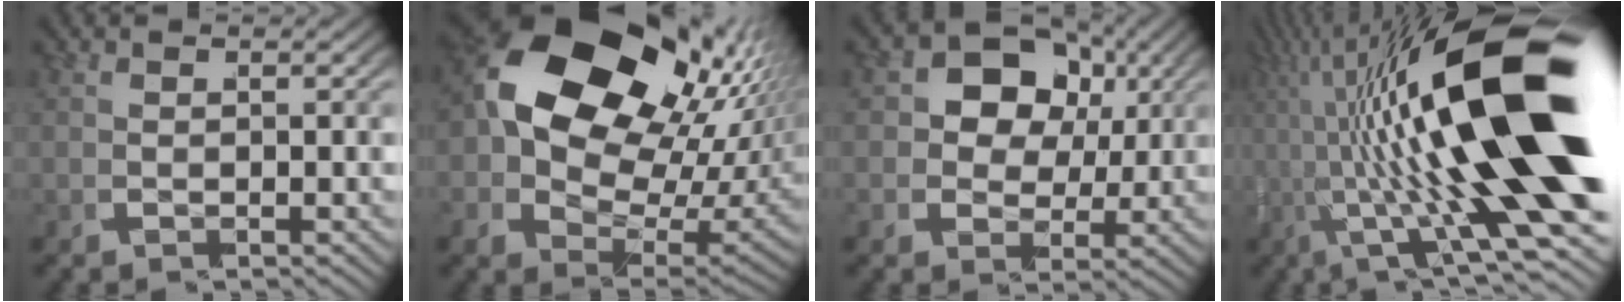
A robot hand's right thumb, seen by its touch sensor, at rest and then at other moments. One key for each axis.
{"total": 17.7, "fx": 2.9, "fy": 12.6, "fz": 12.2, "tx": -0.253, "ty": -0.023, "tz": 0.038}
{"total": 6.3, "fx": 0.8, "fy": 5.7, "fz": 2.6, "tx": -0.079, "ty": -0.022, "tz": 0.009}
{"total": 16.3, "fx": 0.5, "fy": 6.1, "fz": 15.1, "tx": -0.248, "ty": -0.015, "tz": 0.003}